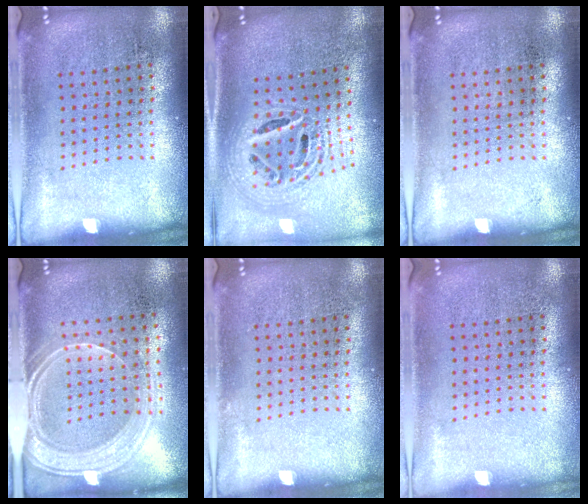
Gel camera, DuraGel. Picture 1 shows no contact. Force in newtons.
{"total": 2.3, "press": 1.7, "slide": 1.6}
{"total": 0.0}
{"total": 1.8, "press": 1.5, "slide": 0.9}
{"total": 0.0}
{"total": 0.0}